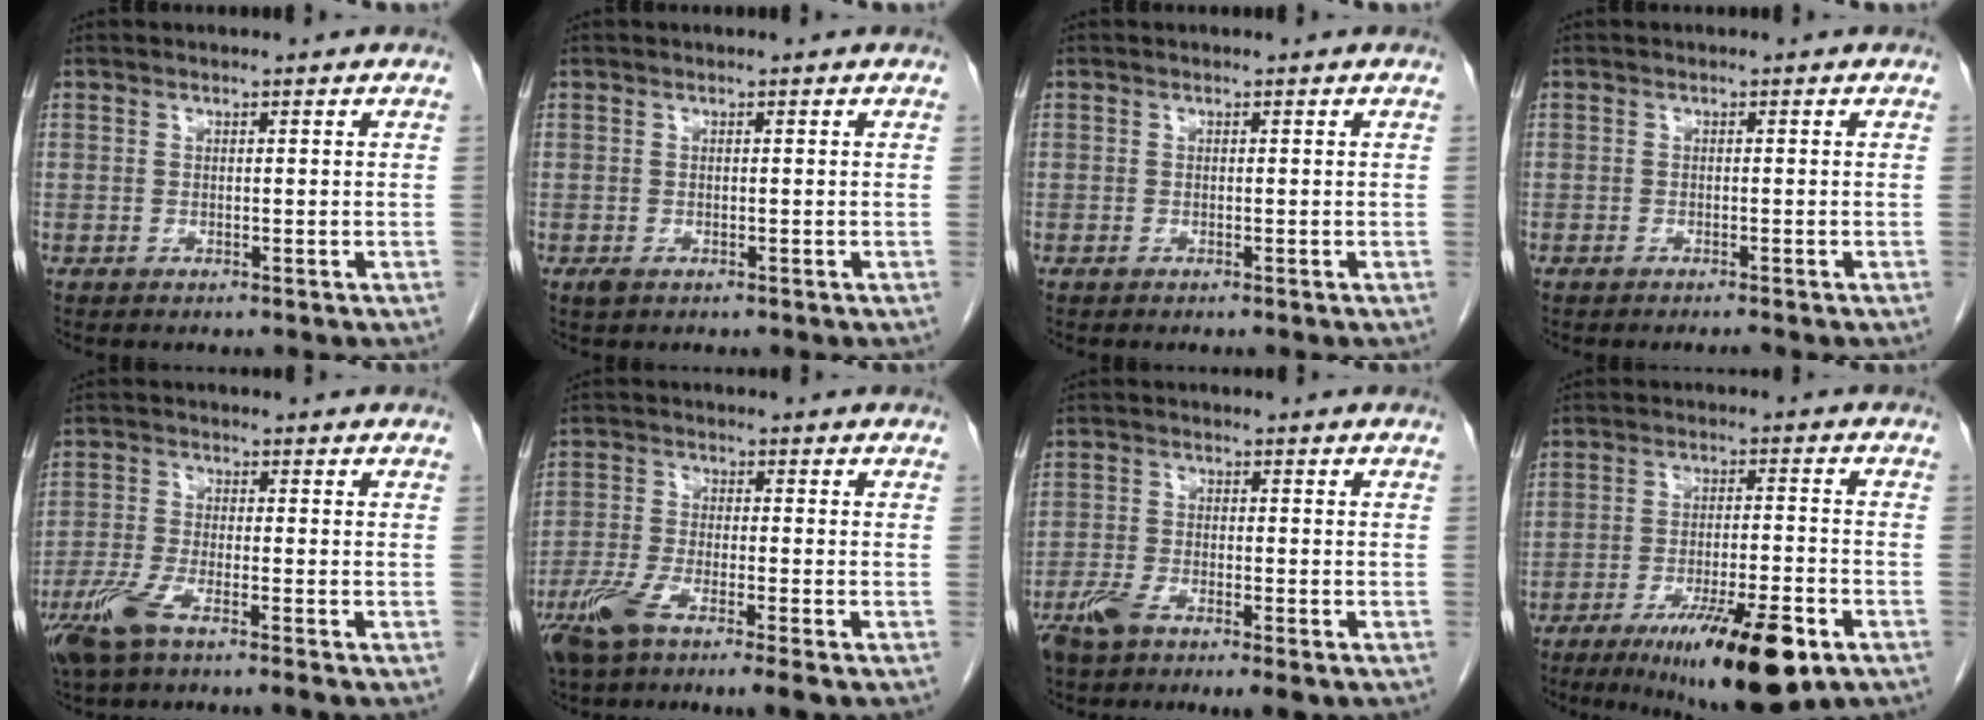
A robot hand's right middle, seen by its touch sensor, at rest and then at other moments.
{"total": 1.0, "force": [-0.5, 0.6, 0.7], "torque": [-0.014, -0.001, -0.003]}
{"total": 0.0}
{"total": 0.9, "force": [-0.8, 0.0, 0.4], "torque": [-0.011, -0.002, -0.014]}
{"total": 6.1, "force": [-4.0, 0.6, 4.5], "torque": [-0.102, -0.015, -0.082]}
{"total": 7.8, "force": [-4.9, 0.7, 6.0], "torque": [-0.123, -0.012, -0.092]}
{"total": 6.7, "force": [-4.5, 1.7, 4.8], "torque": [-0.087, -0.011, -0.078]}
{"total": 14.5, "force": [-8.1, 2.3, 11.8], "torque": [-0.161, -0.020, -0.121]}